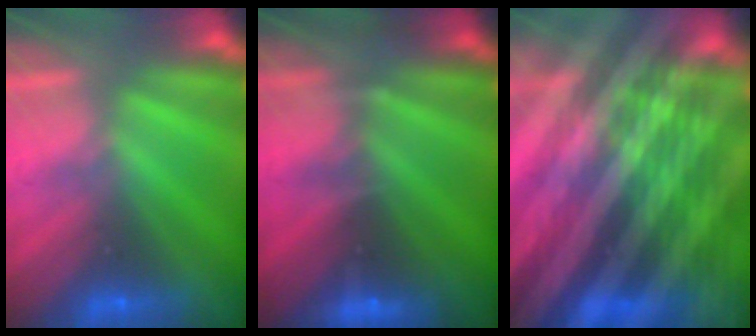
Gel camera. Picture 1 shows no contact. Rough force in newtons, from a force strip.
{"total": 9.4}
{"total": 8.4}